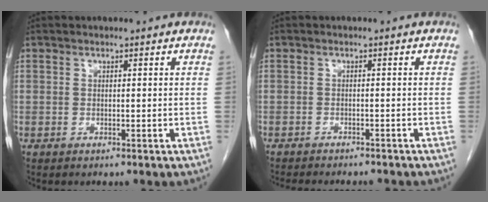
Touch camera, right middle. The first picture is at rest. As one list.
[{"total": 8.9, "force": [-8.0, 1.9, 3.3], "torque": [-0.042, -0.007, -0.102]}]